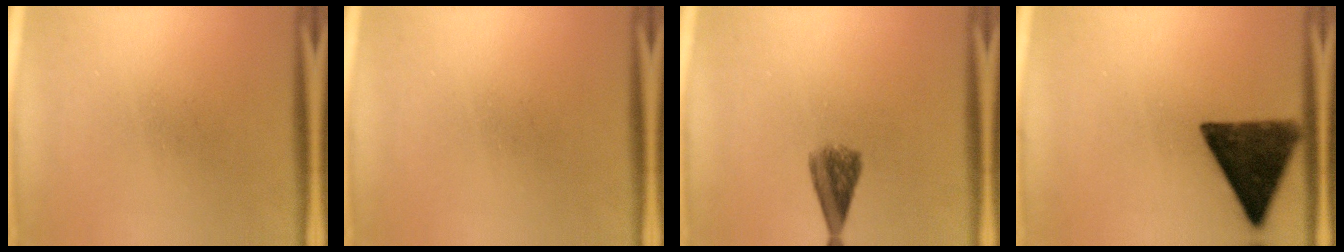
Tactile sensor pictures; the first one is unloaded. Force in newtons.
{"total": 0.0}
{"total": 4.5}
{"total": 13.2}